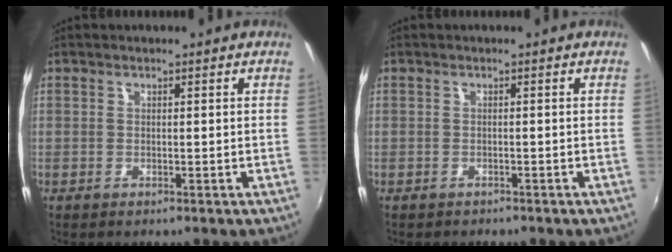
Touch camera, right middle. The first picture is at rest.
{"total": 1.3, "force": [-1.1, 0.6, 0.1], "torque": [-0.008, -0.002, -0.015]}